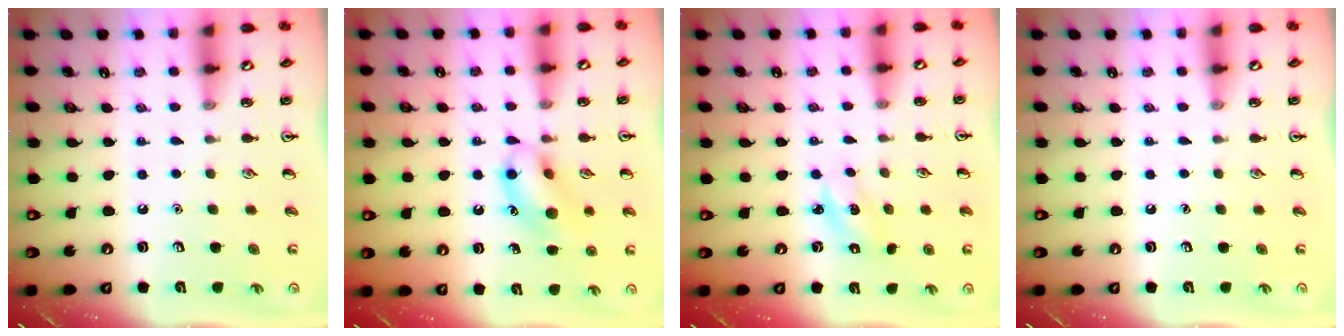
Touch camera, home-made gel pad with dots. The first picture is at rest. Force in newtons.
{"total": 12.8, "press": 12.7, "slide": 2.0}
{"total": 2.4, "press": 2.3, "slide": 0.5}
{"total": 0.0}